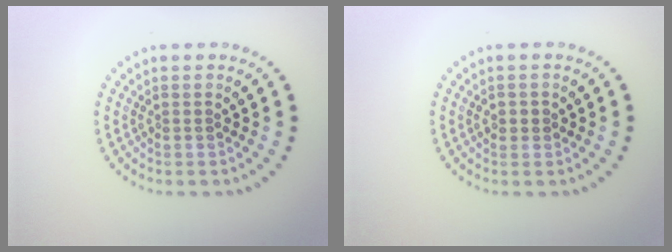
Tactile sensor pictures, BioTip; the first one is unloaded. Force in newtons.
{"total": 1.2, "press": 1.1, "slide": 0.3}